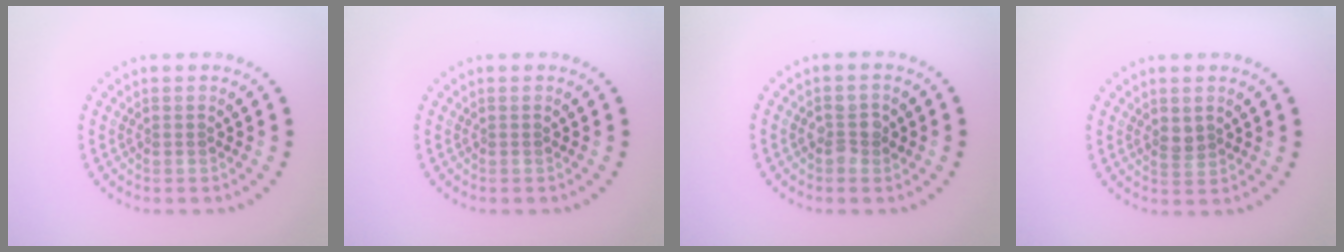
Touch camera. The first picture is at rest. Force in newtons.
{"total": 0.0}
{"total": 1.8, "press": 1.7, "slide": 0.2}
{"total": 1.2, "press": 1.2, "slide": 0.3}